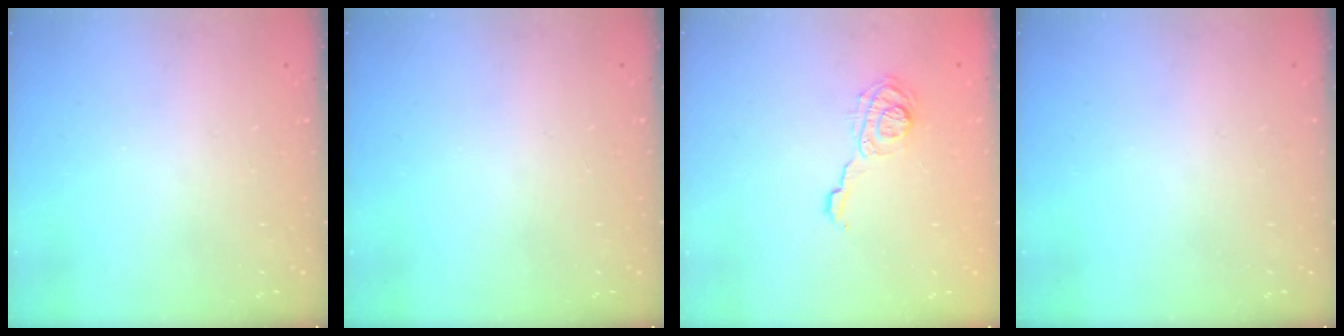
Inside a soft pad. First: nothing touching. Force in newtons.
{"total": 0.0}
{"total": 9.2, "press": 9.2, "slide": 0.4}
{"total": 0.0}